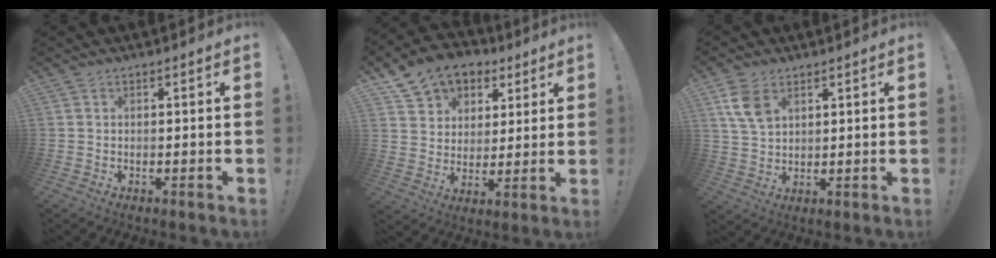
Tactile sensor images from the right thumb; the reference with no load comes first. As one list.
[{"total": 11.5, "force": [6.9, 8.5, 3.6], "torque": [-0.061, -0.044, 0.135]}, {"total": 8.2, "force": [4.0, 5.2, 5.0], "torque": [-0.094, -0.007, 0.079]}]